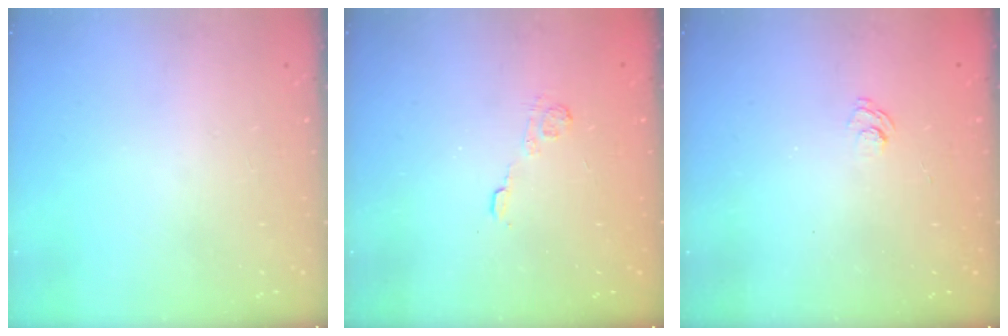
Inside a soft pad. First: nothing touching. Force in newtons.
{"total": 2.7, "press": 2.3, "slide": 1.4}
{"total": 2.4, "press": 2.0, "slide": 1.2}